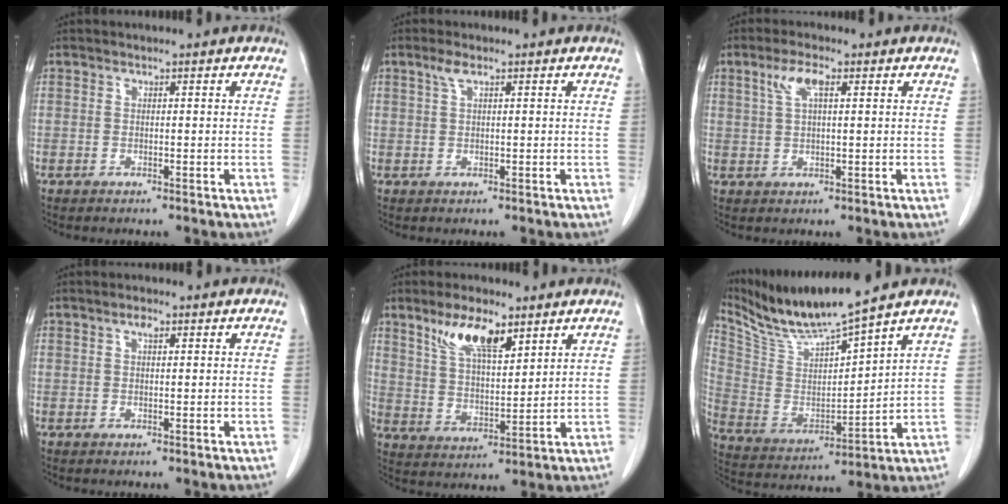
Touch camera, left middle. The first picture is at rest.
{"total": 1.7, "force": [1.0, 0.3, 1.3], "torque": [-0.032, 0.008, 0.023]}
{"total": 4.0, "force": [1.7, 0.9, 3.4], "torque": [-0.077, 0.010, 0.038]}
{"total": 1.2, "force": [0.7, 0.4, 0.9], "torque": [-0.016, 0.000, 0.011]}
{"total": 9.0, "force": [5.8, 2.7, 6.3], "torque": [-0.124, 0.004, 0.114]}
{"total": 13.0, "force": [11.8, -0.9, 5.5], "torque": [-0.119, -0.010, 0.235]}